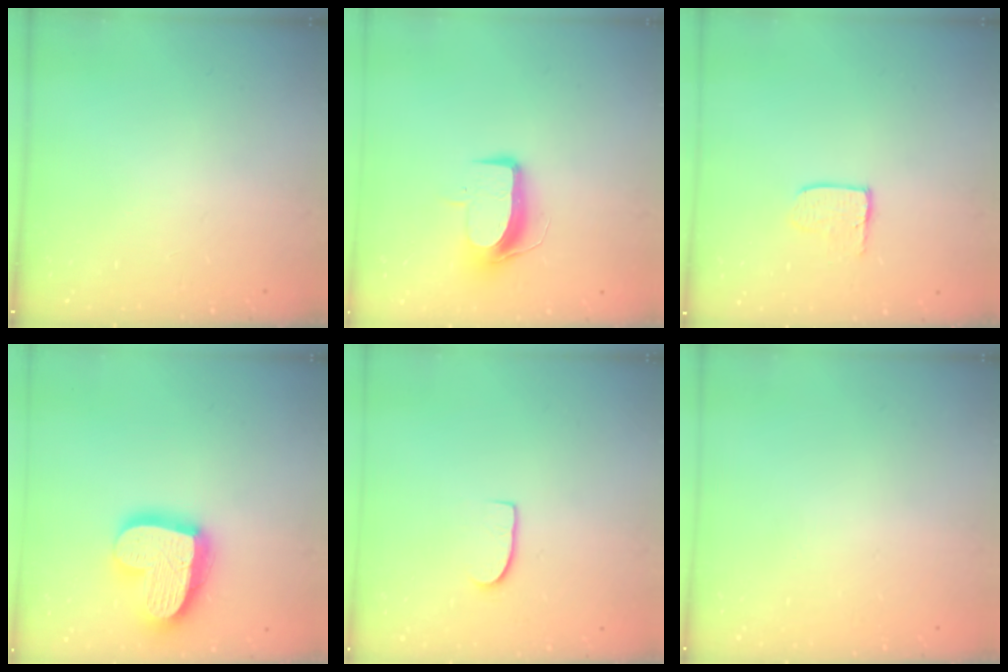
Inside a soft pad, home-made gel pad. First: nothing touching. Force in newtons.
{"total": 9.5, "press": 9.5, "slide": 0.8}
{"total": 3.4, "press": 3.4, "slide": 0.3}
{"total": 21.1, "press": 21.0, "slide": 1.8}
{"total": 5.8, "press": 5.8, "slide": 0.5}
{"total": 0.0}